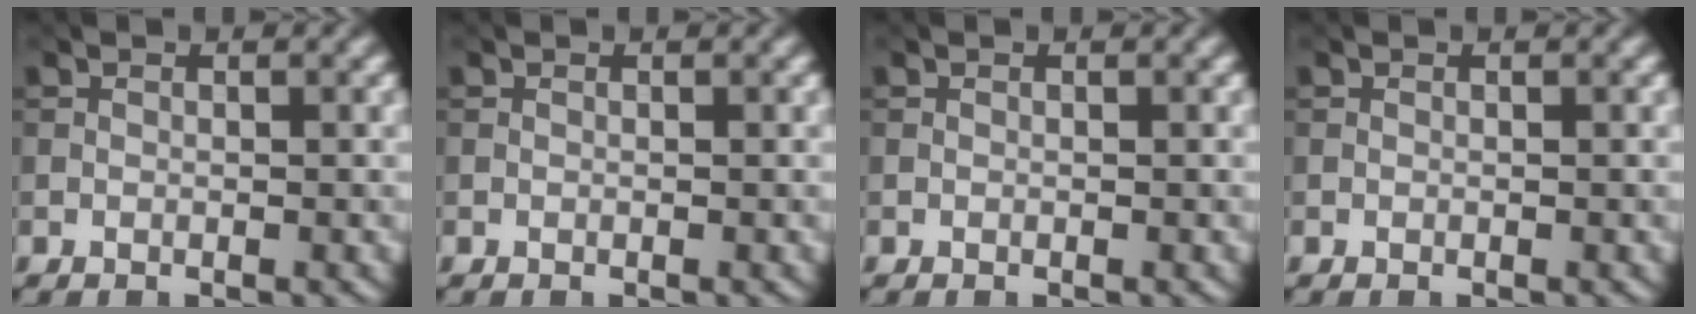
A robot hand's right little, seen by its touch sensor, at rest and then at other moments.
{"total": 0.0}
{"total": 0.0}
{"total": 0.0}